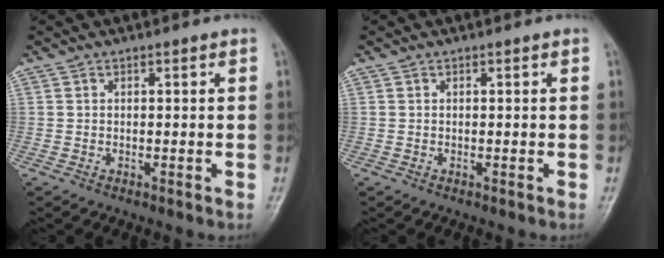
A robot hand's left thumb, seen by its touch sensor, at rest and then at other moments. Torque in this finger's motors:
{"motor_torque": [0.01, 0.01, -0.05, -0.04, 0.00]}